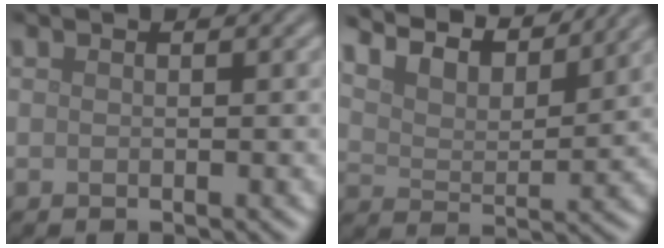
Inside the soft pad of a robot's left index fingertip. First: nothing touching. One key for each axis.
{"total": 10.1, "fx": 8.8, "fy": 2.7, "fz": 4.2, "tx": -0.090, "ty": 0.012, "tz": 0.126}